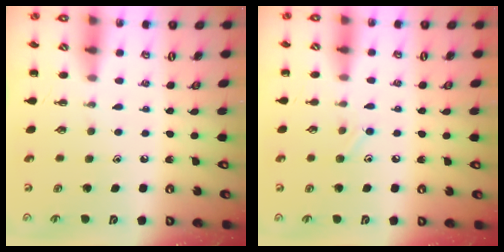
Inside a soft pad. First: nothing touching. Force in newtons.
{"total": 6.6, "press": 6.4, "slide": 1.8}